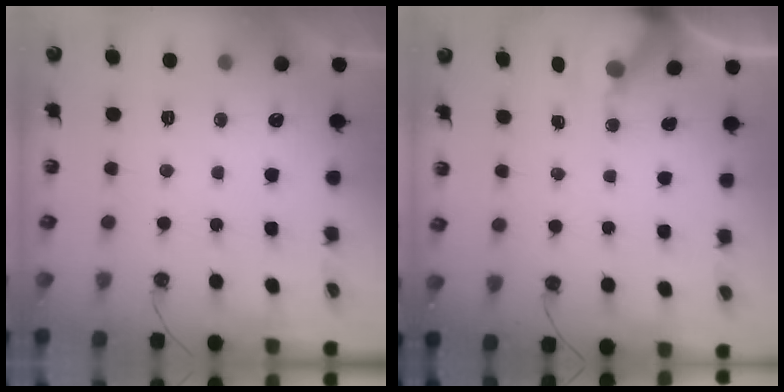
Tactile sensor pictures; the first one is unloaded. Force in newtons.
{"total": 6.7, "press": 6.7, "slide": 0.4}